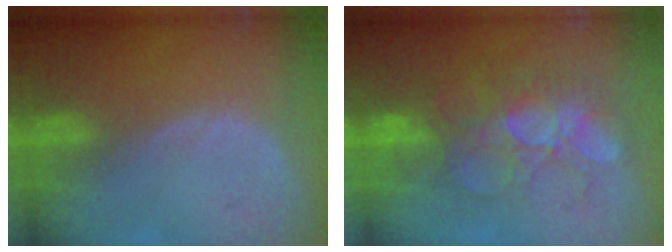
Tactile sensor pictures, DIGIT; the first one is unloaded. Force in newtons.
{"total": 8.9, "press": 8.8, "slide": 1.7}